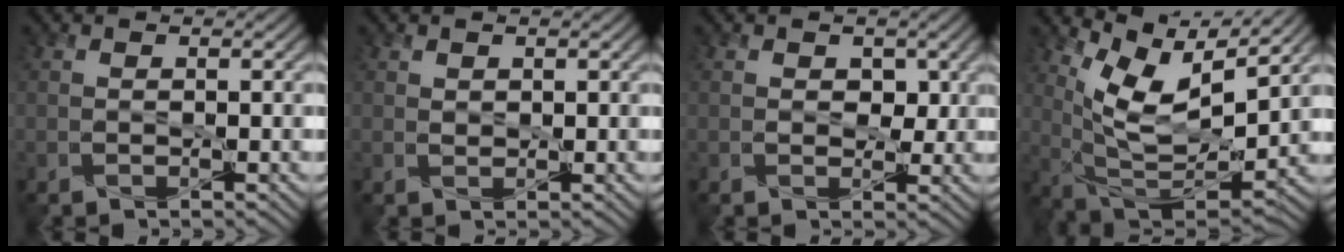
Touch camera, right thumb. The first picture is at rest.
{"total": 0.9, "force": [0.6, 0.7, 0.3], "torque": [-0.013, -0.002, 0.012]}
{"total": 3.0, "force": [0.6, 2.2, 1.9], "torque": [-0.038, -0.006, 0.002]}
{"total": 10.1, "force": [5.3, 4.1, 7.6], "torque": [-0.168, -0.005, 0.110]}